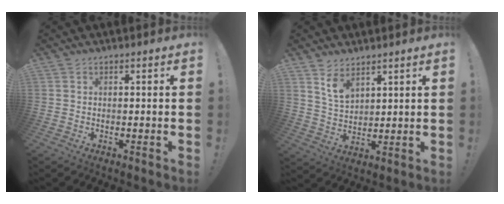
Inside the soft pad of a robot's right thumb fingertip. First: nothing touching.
{"total": 7.0, "force": [5.1, 3.5, 3.2], "torque": [-0.056, -0.031, 0.094]}